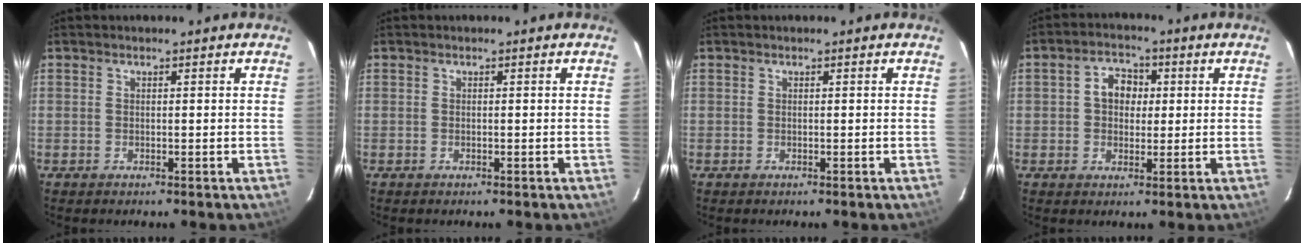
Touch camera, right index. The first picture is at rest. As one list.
[{"total": 0.0}, {"total": 0.0}, {"total": 5.3, "force": [0.8, 4.2, 3.1], "torque": [-0.054, 0.019, 0.013]}]